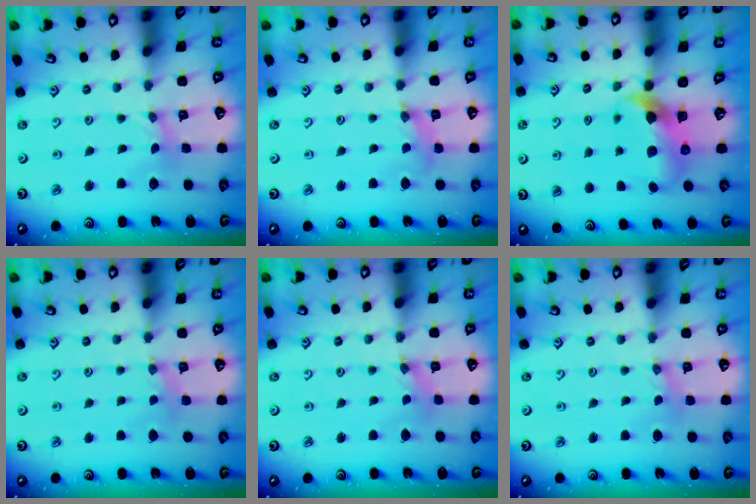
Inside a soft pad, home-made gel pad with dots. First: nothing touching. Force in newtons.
{"total": 2.4, "press": 2.3, "slide": 0.4}
{"total": 8.0, "press": 8.0, "slide": 1.1}
{"total": 3.6, "press": 3.6, "slide": 0.5}
{"total": 1.3, "press": 1.3, "slide": 0.2}
{"total": 0.7, "press": 0.7, "slide": 0.2}